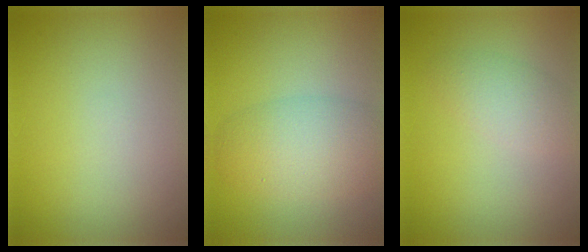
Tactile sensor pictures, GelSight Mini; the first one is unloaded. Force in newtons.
{"total": 5.3, "press": 5.3, "slide": 0.2}
{"total": 2.3, "press": 2.3, "slide": 0.1}